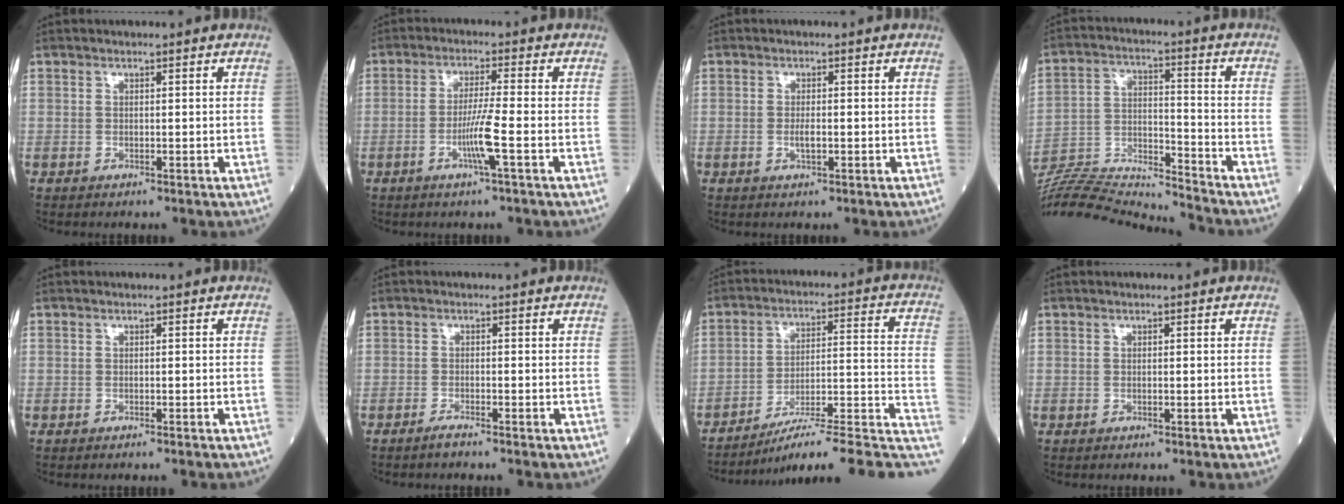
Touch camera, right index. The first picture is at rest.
{"total": 5.1, "force": [-1.8, -0.9, 4.7], "torque": [-0.092, -0.007, -0.038]}
{"total": 1.5, "force": [-0.3, 0.3, 1.4], "torque": [-0.032, -0.001, -0.004]}
{"total": 19.6, "force": [-18.8, -0.9, 5.3], "torque": [-0.113, -0.003, -0.317]}
{"total": 1.2, "force": [-1.1, -0.1, 0.5], "torque": [-0.009, 0.000, -0.013]}
{"total": 1.4, "force": [-1.3, -0.1, 0.6], "torque": [-0.021, -0.003, -0.024]}
{"total": 17.8, "force": [-13.1, 1.0, 12.0], "torque": [-0.119, 0.043, -0.191]}
{"total": 0.0}